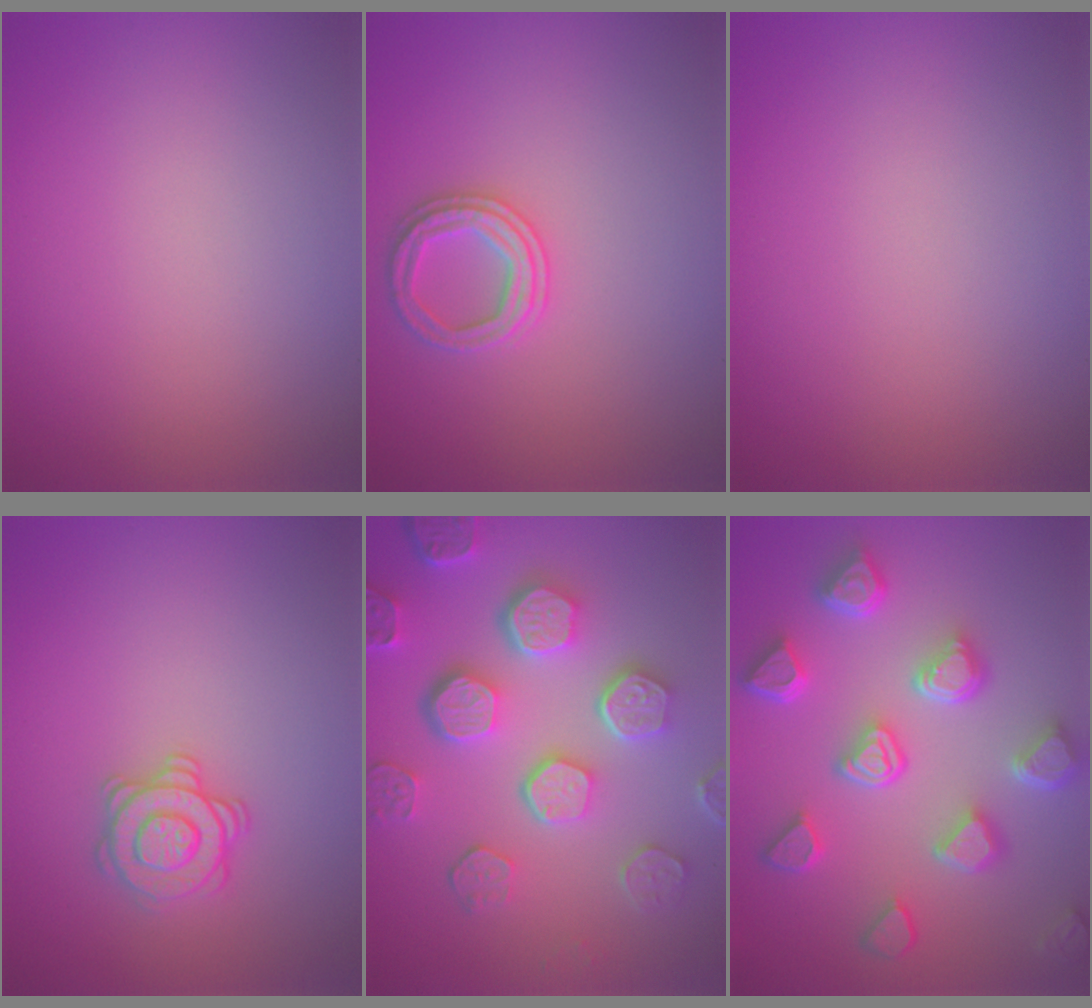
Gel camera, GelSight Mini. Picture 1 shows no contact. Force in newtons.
{"total": 2.4, "press": 2.4, "slide": 0.1}
{"total": 0.0}
{"total": 2.8, "press": 2.8, "slide": 0.4}
{"total": 7.8, "press": 6.1, "slide": 5.0}
{"total": 7.0, "press": 5.6, "slide": 4.1}